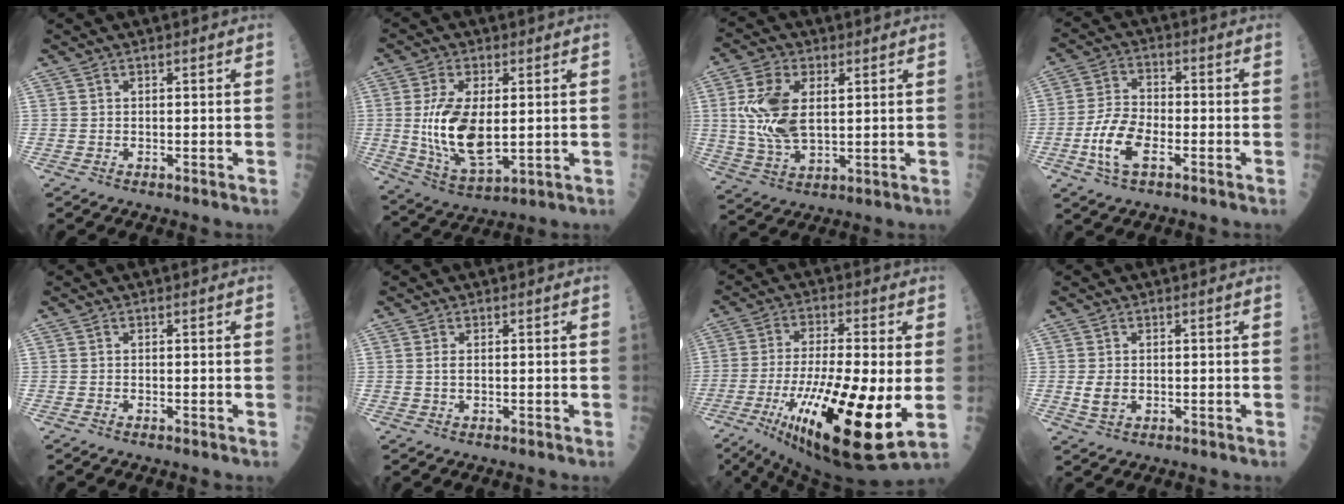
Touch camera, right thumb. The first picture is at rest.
{"total": 14.0, "force": [0.5, 6.6, 12.3], "torque": [-0.238, -0.021, 0.022]}
{"total": 12.3, "force": [2.3, 6.6, 10.1], "torque": [-0.204, -0.003, 0.049]}
{"total": 8.9, "force": [-3.3, 4.3, 7.0], "torque": [-0.140, 0.017, -0.066]}
{"total": 0.0}
{"total": 1.2, "force": [0.2, 0.6, 1.0], "torque": [-0.025, -0.002, 0.007]}
{"total": 25.0, "force": [-6.0, 5.8, 23.6], "torque": [-0.427, -0.038, -0.086]}
{"total": 2.7, "force": [-0.2, 1.9, 1.9], "torque": [-0.031, -0.002, 0.000]}